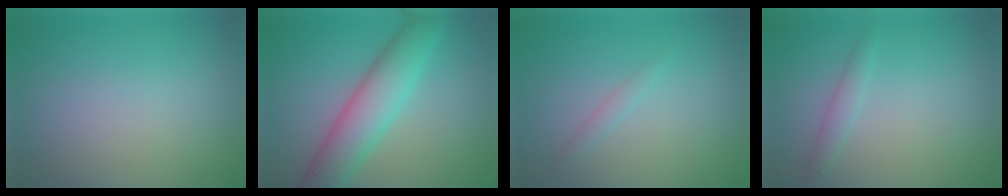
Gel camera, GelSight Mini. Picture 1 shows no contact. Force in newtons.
{"total": 6.1, "press": 6.1, "slide": 0.2}
{"total": 0.8, "press": 0.8, "slide": 0.1}
{"total": 1.3, "press": 1.3, "slide": 0.1}